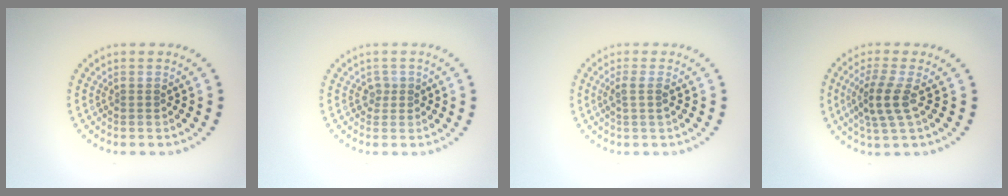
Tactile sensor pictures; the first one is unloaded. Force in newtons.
{"total": 1.2, "press": 1.0, "slide": 0.7}
{"total": 1.5, "press": 1.2, "slide": 0.8}
{"total": 3.4, "press": 2.9, "slide": 1.9}